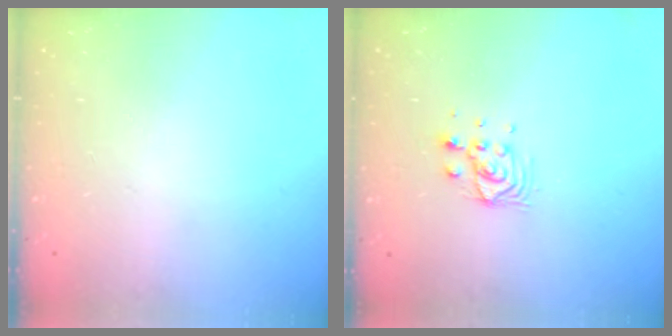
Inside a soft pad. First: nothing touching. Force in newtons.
{"total": 7.6, "press": 7.6, "slide": 0.3}